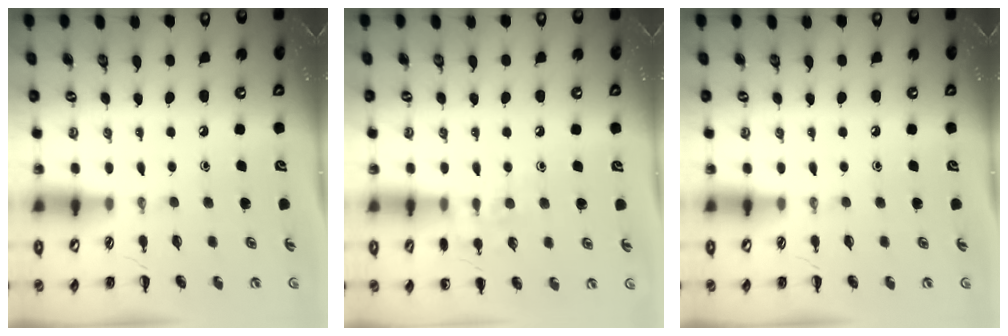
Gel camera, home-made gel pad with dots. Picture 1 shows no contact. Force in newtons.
{"total": 7.6, "press": 7.5, "slide": 1.2}
{"total": 0.0}